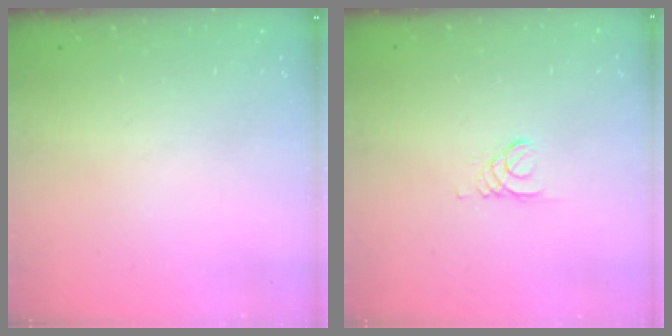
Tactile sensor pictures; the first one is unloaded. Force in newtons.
{"total": 0.7, "press": 0.7, "slide": 0.1}